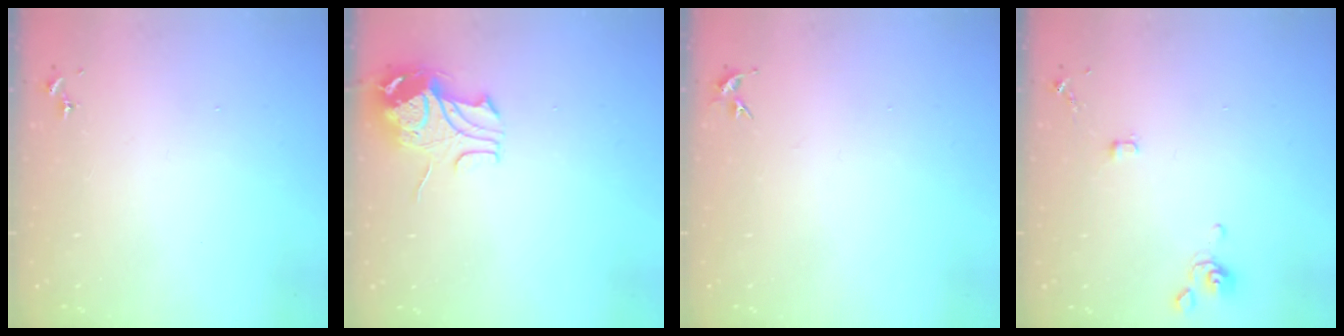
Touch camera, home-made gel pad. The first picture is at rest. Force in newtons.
{"total": 9.6, "press": 9.6, "slide": 1.1}
{"total": 3.6, "press": 3.5, "slide": 0.4}
{"total": 4.6, "press": 4.6, "slide": 0.7}